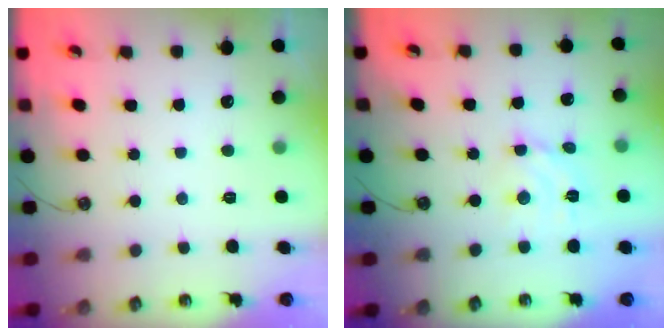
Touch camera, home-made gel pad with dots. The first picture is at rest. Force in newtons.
{"total": 6.1, "press": 6.1, "slide": 0.4}